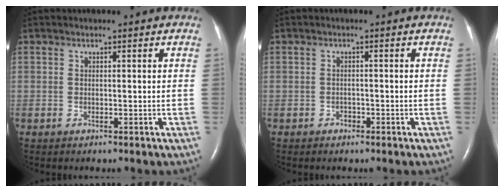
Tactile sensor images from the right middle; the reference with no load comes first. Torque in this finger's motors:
{"motor_torque": [0.04, 0.03, 0.02, 0.01]}